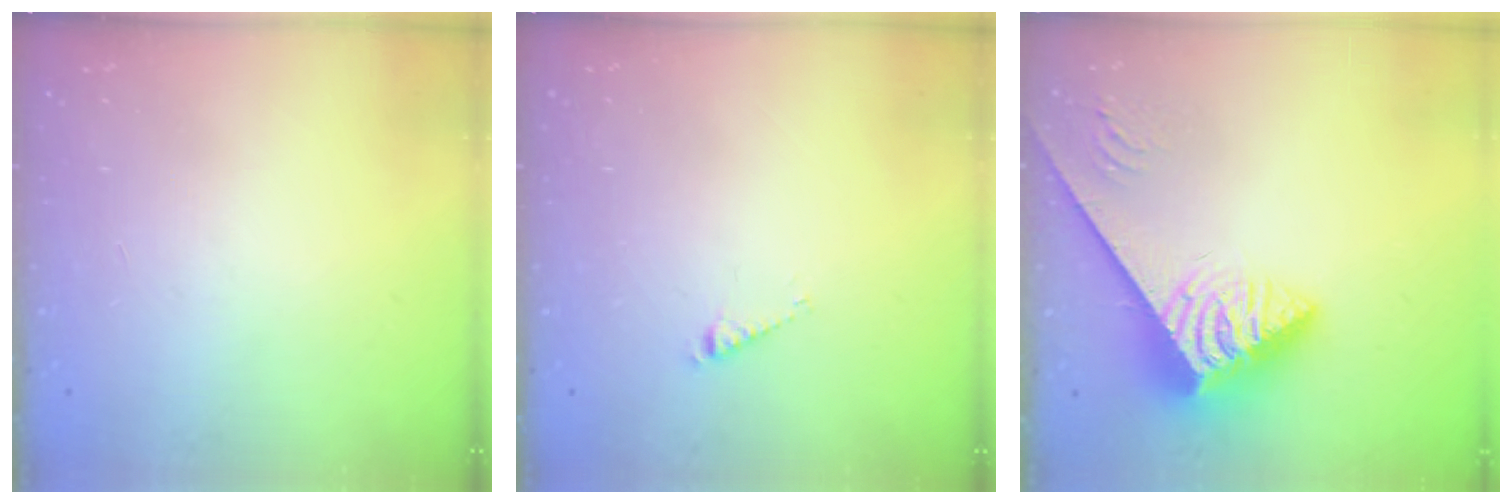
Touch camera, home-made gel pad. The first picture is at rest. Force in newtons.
{"total": 2.6, "press": 2.6, "slide": 0.2}
{"total": 5.3, "press": 5.3, "slide": 0.7}